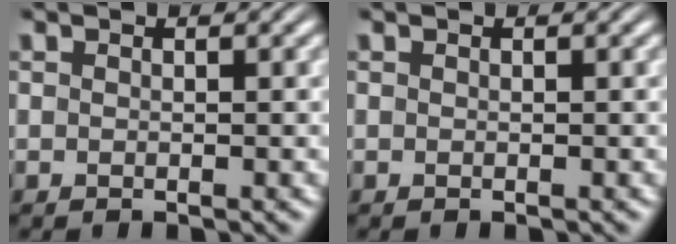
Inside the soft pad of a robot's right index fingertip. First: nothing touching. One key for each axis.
{"total": 0.0}